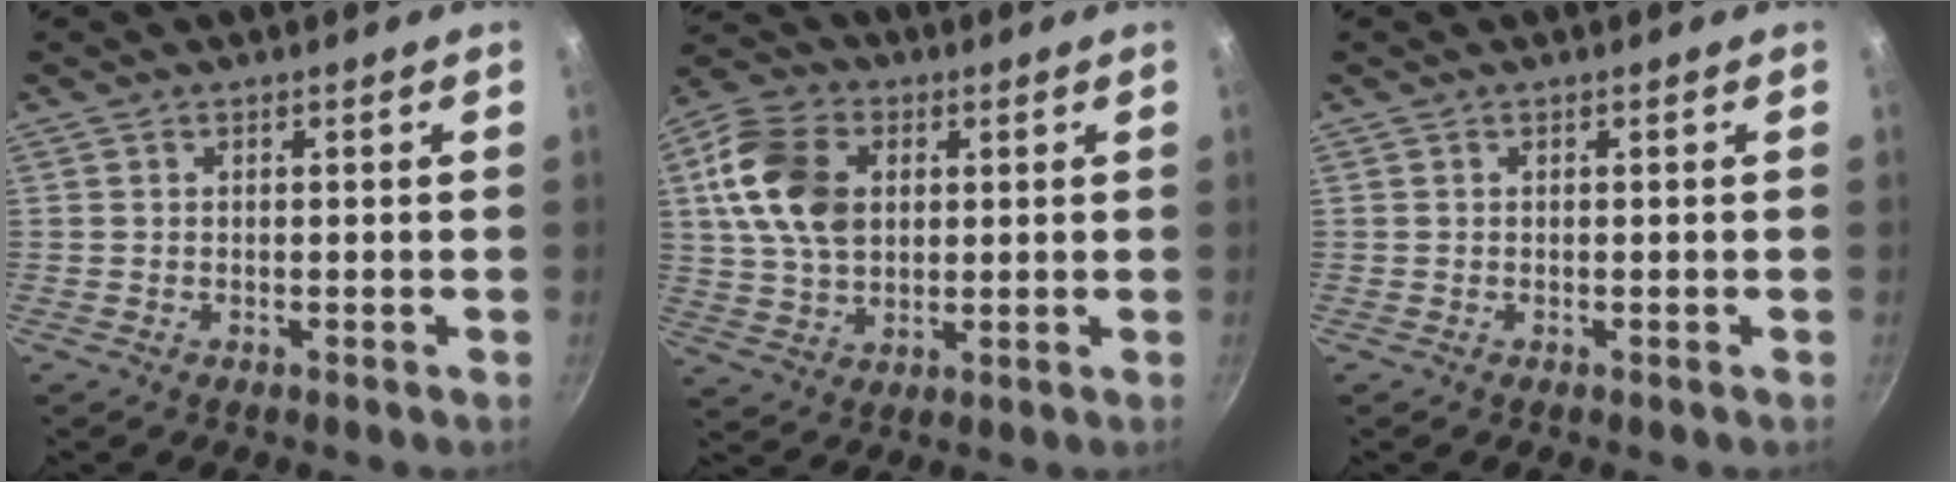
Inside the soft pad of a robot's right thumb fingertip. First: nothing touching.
{"total": 14.1, "force": [3.0, 9.9, 9.7], "torque": [-0.165, 0.003, 0.050]}
{"total": 0.0}